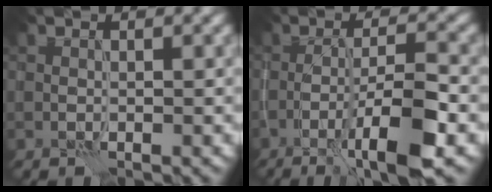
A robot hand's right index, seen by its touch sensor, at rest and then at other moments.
{"total": 6.6, "force": [-2.9, 1.0, 5.8], "torque": [-0.090, 0.007, -0.053]}